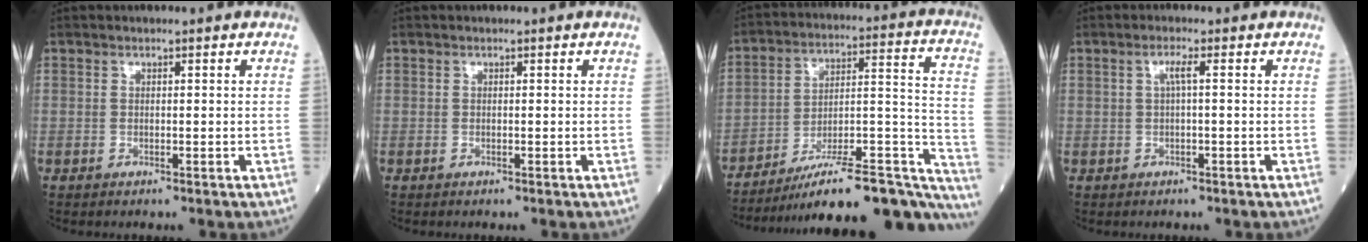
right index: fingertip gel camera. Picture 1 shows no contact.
{"total": 0.0}
{"total": 25.8, "force": [-21.2, 4.5, 14.0], "torque": [-0.117, 0.031, -0.301]}
{"total": 1.7, "force": [0.3, -0.1, 1.6], "torque": [-0.032, 0.004, 0.006]}